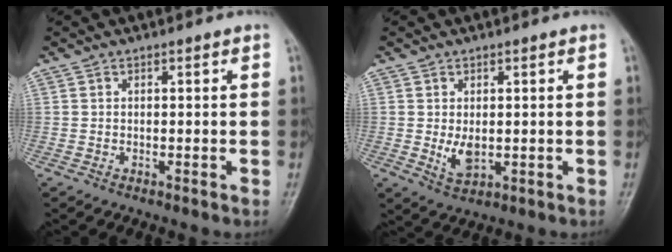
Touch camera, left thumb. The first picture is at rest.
{"total": 4.0, "force": [0.2, 2.4, 3.2], "torque": [-0.050, -0.011, 0.012]}